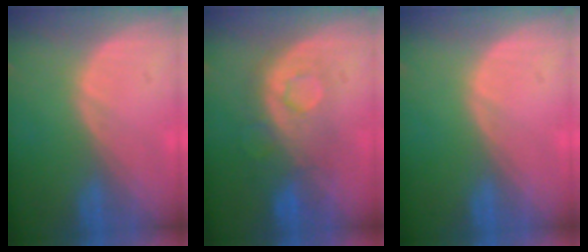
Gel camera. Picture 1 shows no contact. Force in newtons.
{"total": 7.7, "press": 7.6, "slide": 1.5}
{"total": 0.0}